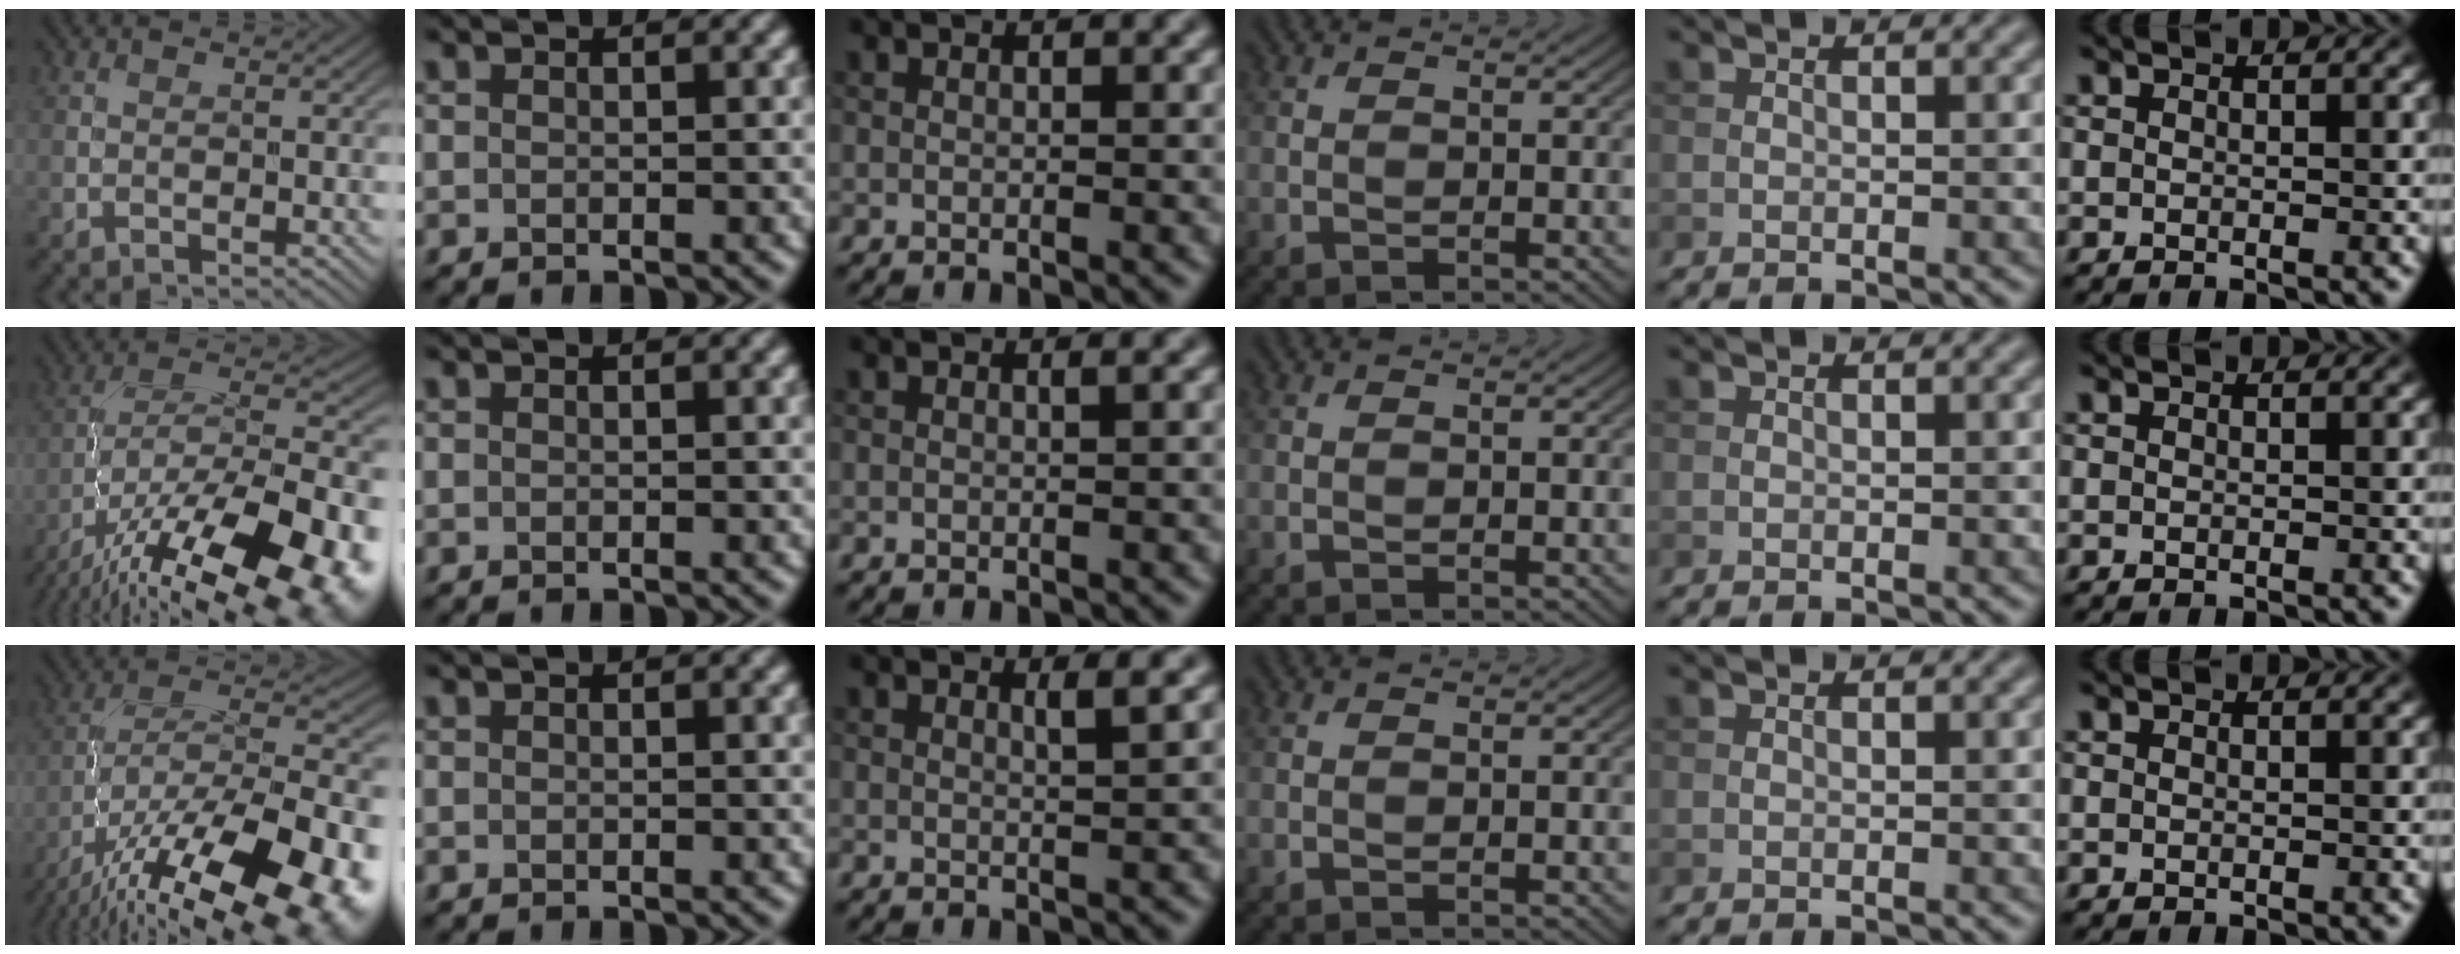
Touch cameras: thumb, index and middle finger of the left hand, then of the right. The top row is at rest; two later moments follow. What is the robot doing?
{"motion": "screw", "object": "dispenser bottle"}